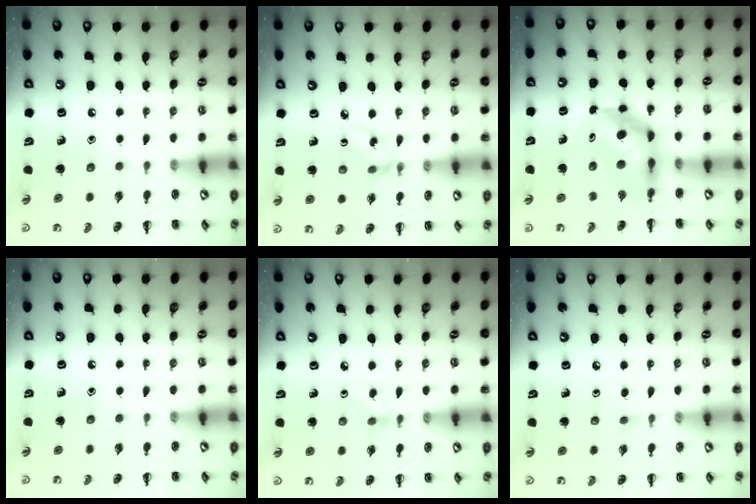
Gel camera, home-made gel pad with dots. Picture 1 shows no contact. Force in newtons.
{"total": 1.8, "press": 1.7, "slide": 0.6}
{"total": 6.0, "press": 5.8, "slide": 1.5}
{"total": 0.0}
{"total": 2.6, "press": 2.4, "slide": 1.1}
{"total": 2.7, "press": 2.5, "slide": 1.2}